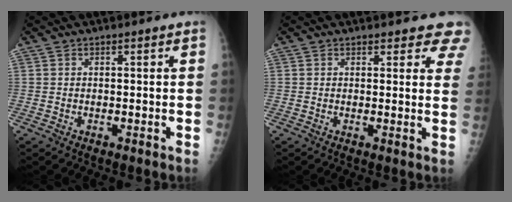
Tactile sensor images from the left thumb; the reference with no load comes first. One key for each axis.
{"total": 6.2, "fx": 5.5, "fy": 2.3, "fz": 1.8, "tx": 0.022, "ty": -0.023, "tz": 0.041}